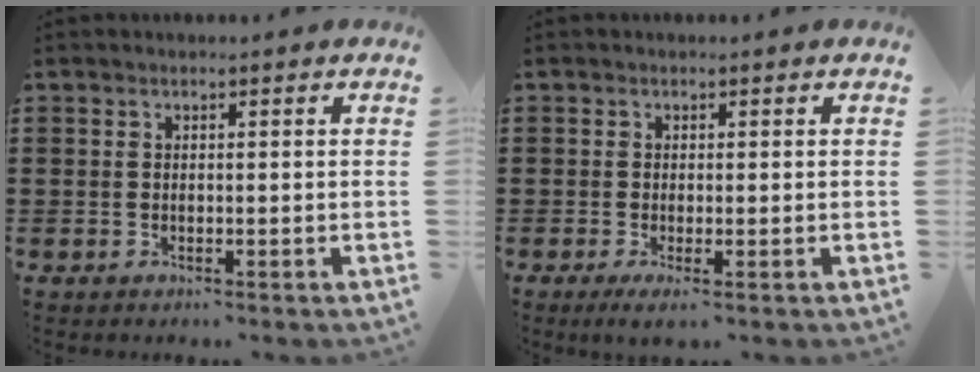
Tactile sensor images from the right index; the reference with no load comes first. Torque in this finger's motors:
{"motor_torque": [-0.61, 0.64, -0.50, 0.01]}